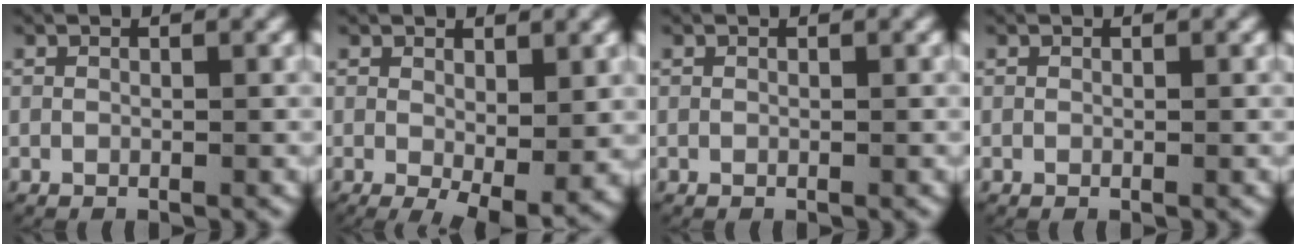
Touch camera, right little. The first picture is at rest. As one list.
[{"total": 5.7, "force": [-2.4, 2.4, 4.6], "torque": [-0.070, -0.038, -0.017]}, {"total": 0.0}, {"total": 0.0}]